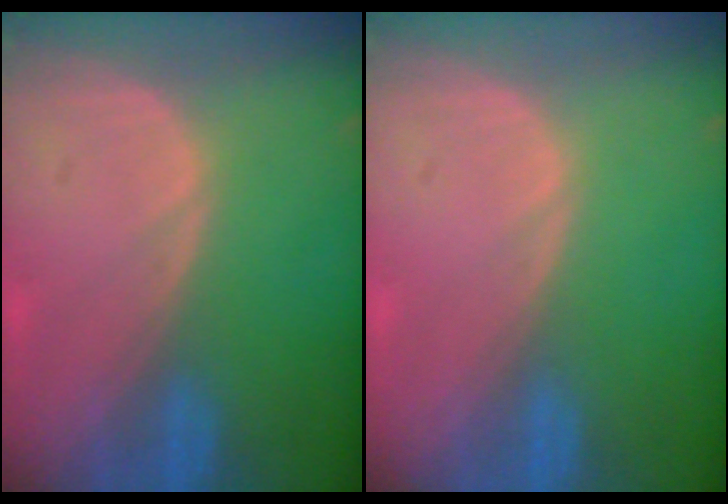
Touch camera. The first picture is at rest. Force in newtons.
{"total": 0.0}